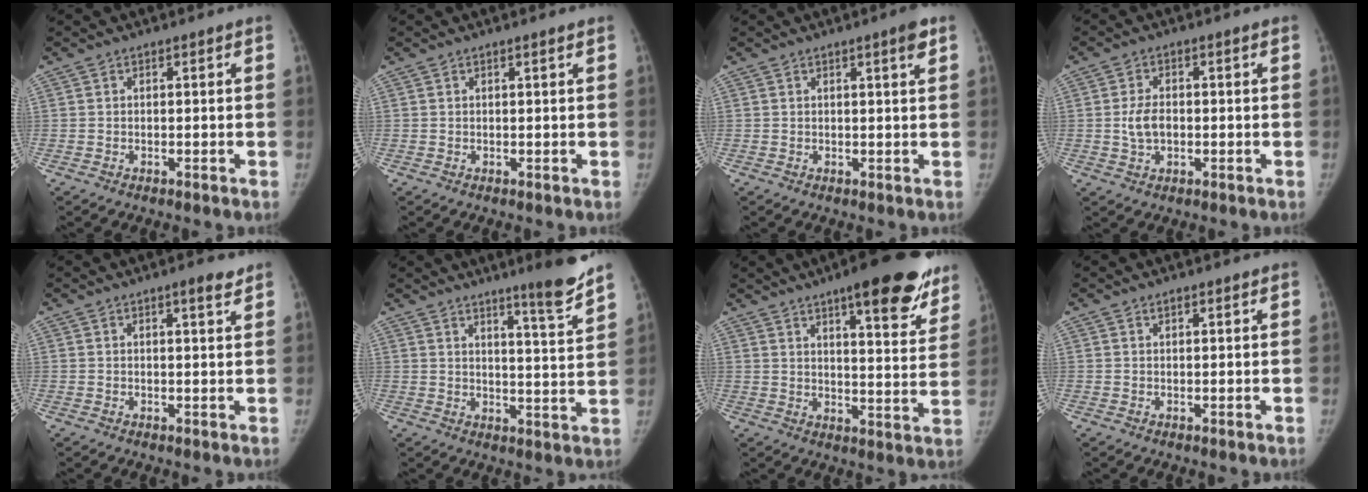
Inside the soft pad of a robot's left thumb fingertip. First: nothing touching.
{"total": 0.6, "force": [0.4, -0.1, 0.4], "torque": [-0.014, -0.003, 0.011]}
{"total": 2.5, "force": [1.4, 0.1, 2.1], "torque": [-0.032, -0.007, 0.019]}
{"total": 4.3, "force": [-0.3, 2.7, 3.4], "torque": [-0.065, 0.008, -0.004]}
{"total": 3.0, "force": [2.1, 0.5, 2.2], "torque": [-0.029, -0.013, 0.029]}
{"total": 9.1, "force": [7.1, -0.2, 5.8], "torque": [-0.075, -0.058, 0.101]}
{"total": 19.9, "force": [13.2, 5.3, 14.0], "torque": [-0.151, -0.056, 0.173]}
{"total": 1.2, "force": [1.0, 0.3, 0.6], "torque": [-0.011, -0.006, 0.016]}